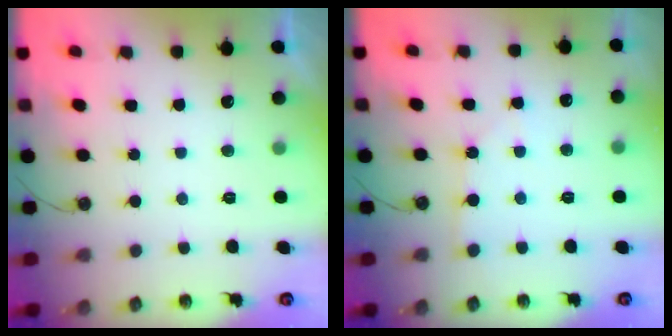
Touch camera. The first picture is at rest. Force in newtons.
{"total": 4.1, "press": 4.1, "slide": 0.5}